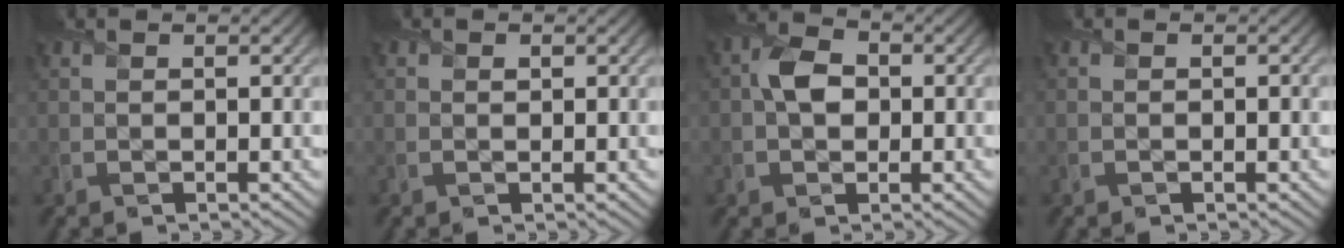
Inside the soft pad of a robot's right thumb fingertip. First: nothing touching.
{"total": 0.5, "force": [0.3, 0.4, 0.2], "torque": [-0.001, -0.002, 0.000]}
{"total": 4.2, "force": [0.0, 3.1, 2.8], "torque": [-0.056, 0.005, -0.012]}
{"total": 0.5, "force": [-0.1, 0.4, 0.3], "torque": [-0.001, -0.005, -0.001]}